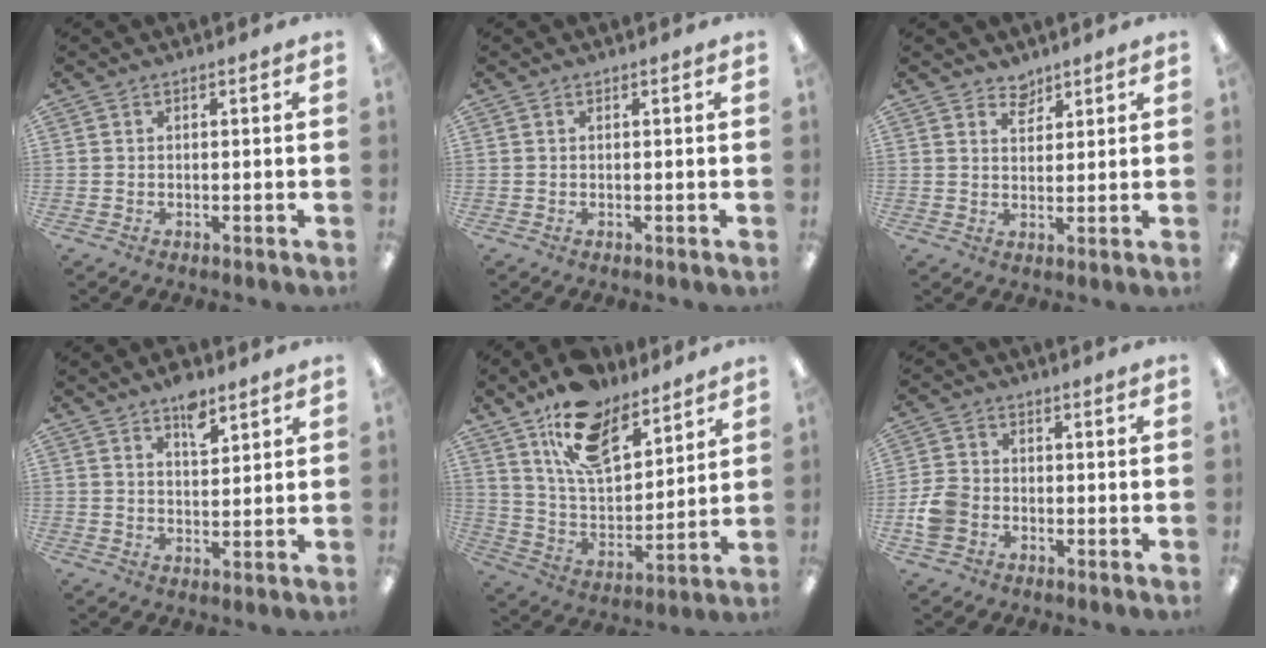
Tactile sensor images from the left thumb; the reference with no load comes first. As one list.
[{"total": 0.0}, {"total": 3.6, "force": [3.2, 1.6, 0.3], "torque": [0.003, -0.022, 0.059]}, {"total": 6.5, "force": [4.8, 2.9, 3.3], "torque": [-0.037, -0.028, 0.080]}, {"total": 16.6, "force": [12.0, 7.7, 8.5], "torque": [-0.152, -0.061, 0.217]}, {"total": 6.4, "force": [-2.1, 5.1, 3.3], "torque": [-0.064, 0.018, -0.036]}]